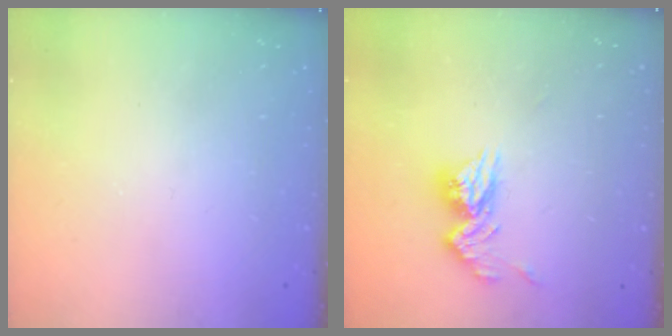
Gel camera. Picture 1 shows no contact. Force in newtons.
{"total": 11.5, "press": 11.4, "slide": 1.1}